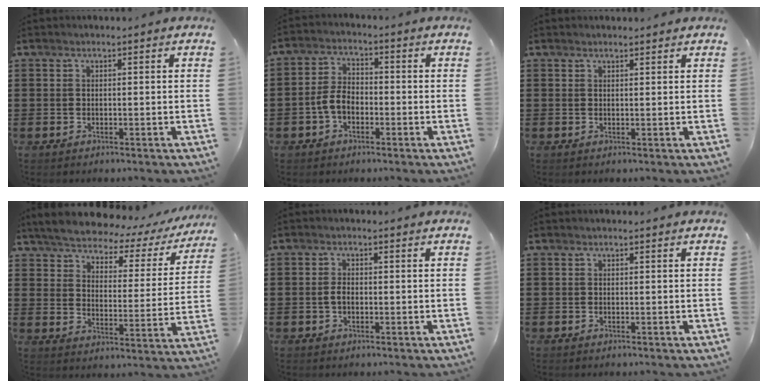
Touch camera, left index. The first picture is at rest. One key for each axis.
{"total": 4.8, "fx": -1.6, "fy": 2.8, "fz": 3.5, "tx": -0.083, "ty": 0.003, "tz": -0.036}
{"total": 0.9, "fx": 0.9, "fy": 0.1, "fz": 0.2, "tx": -0.005, "ty": 0.000, "tz": 0.018}
{"total": 5.3, "fx": 4.9, "fy": 0.7, "fz": 1.7, "tx": -0.062, "ty": -0.034, "tz": 0.080}
{"total": 2.0, "fx": -0.2, "fy": 1.1, "fz": 1.6, "tx": -0.040, "ty": 0.001, "tz": -0.006}
{"total": 0.0}